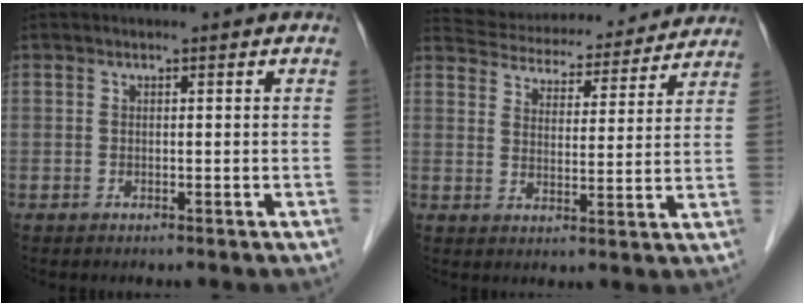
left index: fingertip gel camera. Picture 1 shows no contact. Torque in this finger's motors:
{"motor_torque": [-0.41, -0.52, -0.03, -0.02]}